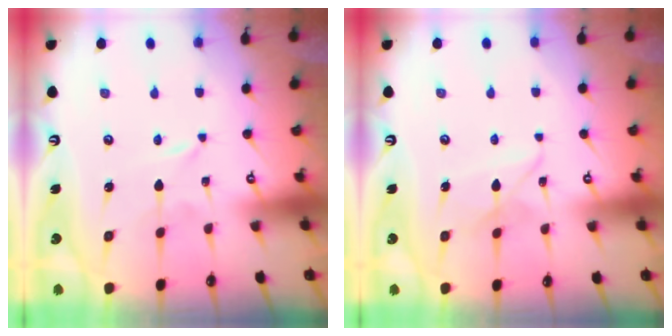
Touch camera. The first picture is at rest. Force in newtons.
{"total": 6.9, "press": 6.9, "slide": 0.5}